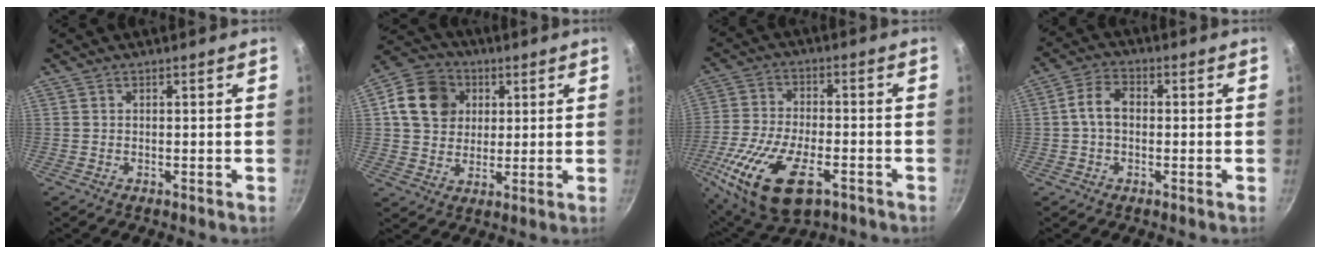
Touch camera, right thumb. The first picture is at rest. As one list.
[{"total": 12.3, "force": [3.2, 10.3, 5.8], "torque": [-0.079, 0.010, 0.047]}, {"total": 19.1, "force": [-7.8, 9.2, 14.8], "torque": [-0.290, 0.002, -0.146]}, {"total": 5.8, "force": [0.0, 4.0, 4.1], "torque": [-0.069, 0.019, -0.010]}]